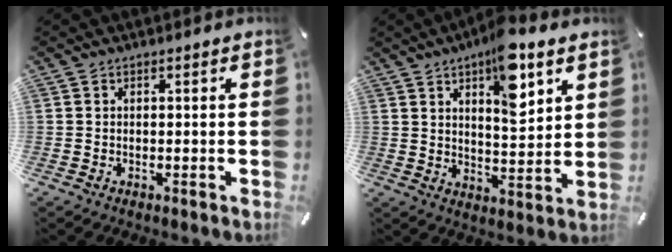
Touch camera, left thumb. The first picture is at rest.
{"total": 12.5, "force": [7.6, 4.9, 8.6], "torque": [-0.120, -0.040, 0.126]}